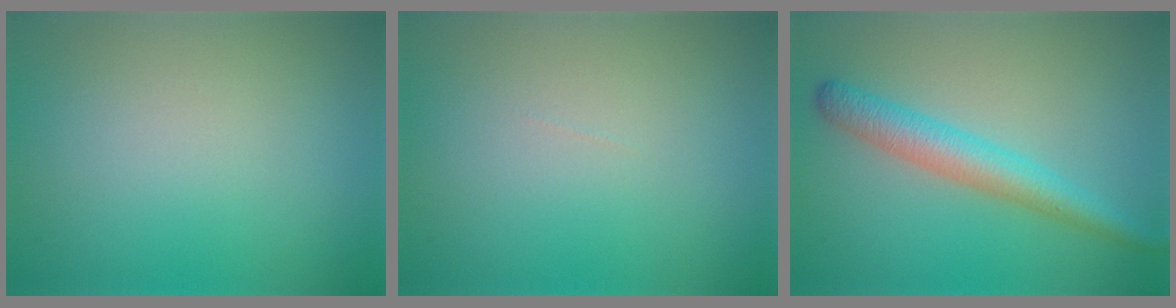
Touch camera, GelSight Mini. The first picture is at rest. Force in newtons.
{"total": 0.0}
{"total": 4.3, "press": 4.3, "slide": 0.1}